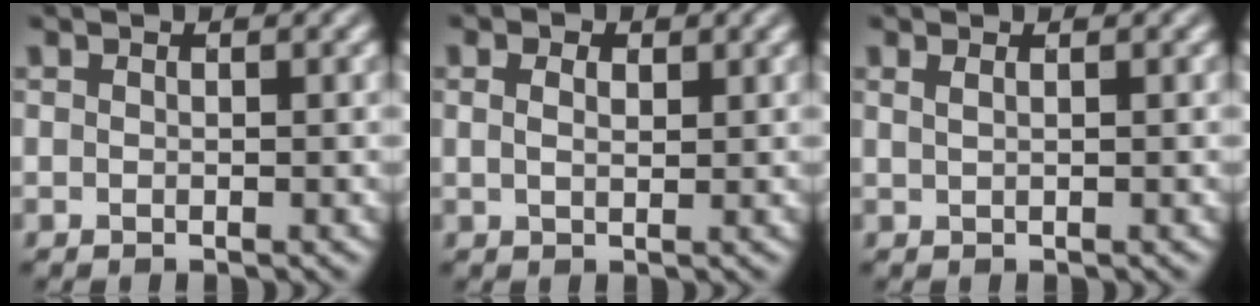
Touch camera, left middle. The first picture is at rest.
{"total": 2.9, "force": [1.4, 1.8, 1.8], "torque": [-0.029, 0.014, 0.001]}
{"total": 1.0, "force": [0.5, 0.5, 0.7], "torque": [-0.005, 0.001, 0.002]}